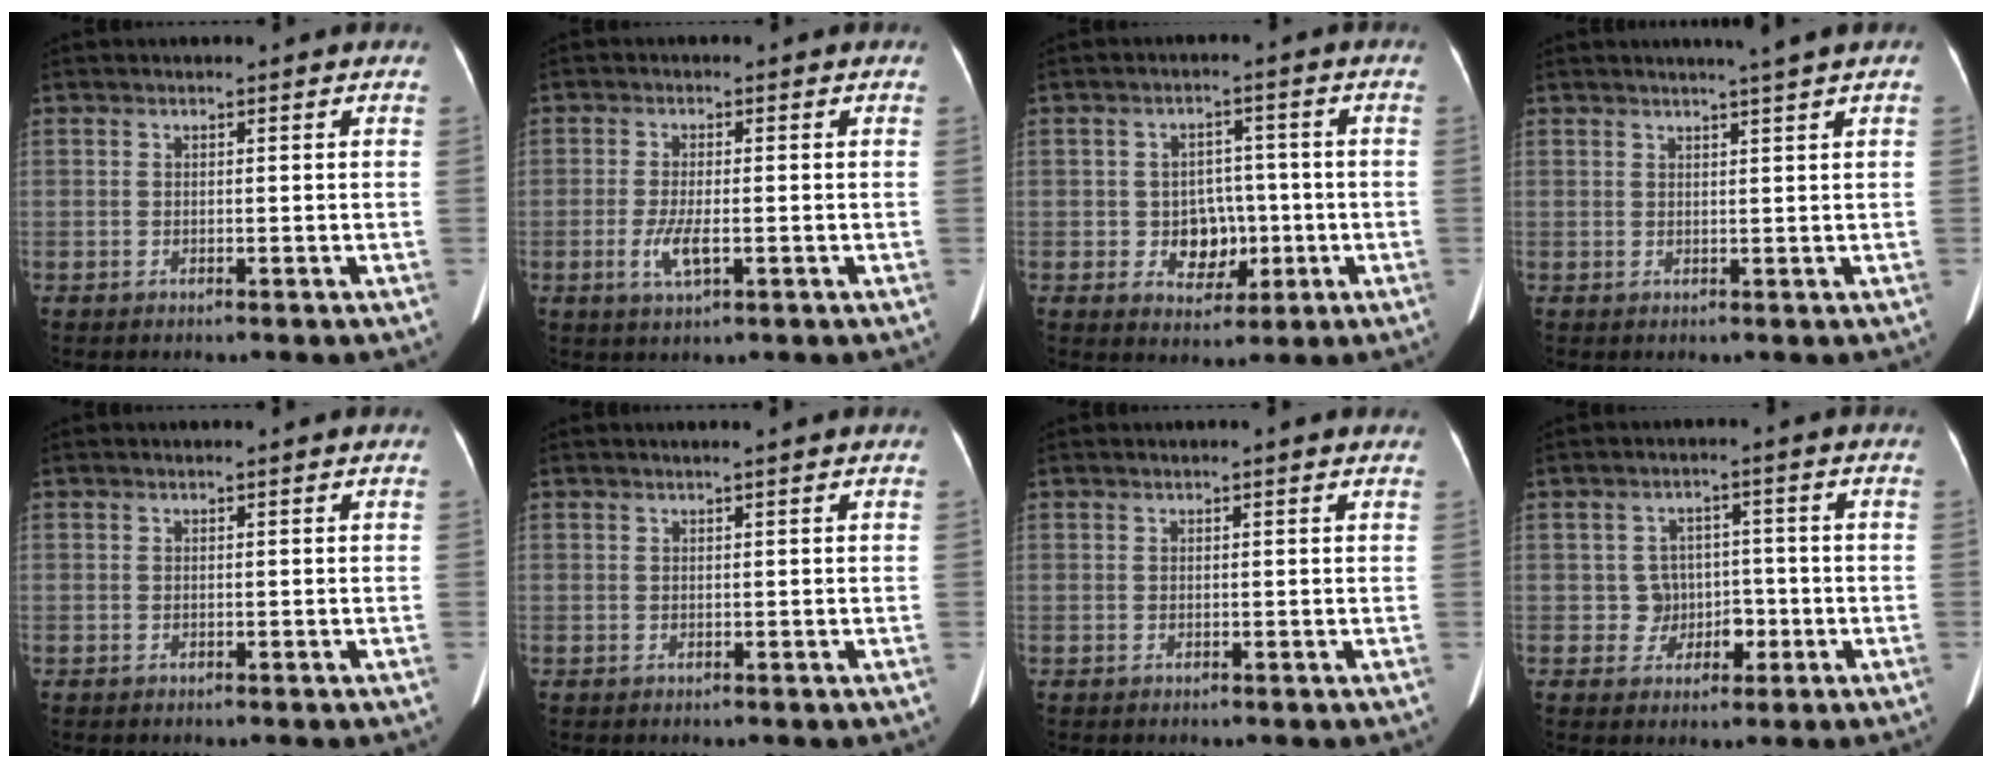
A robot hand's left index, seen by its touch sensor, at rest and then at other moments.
{"total": 3.9, "force": [-1.1, 1.0, 3.6], "torque": [-0.081, -0.006, -0.018]}
{"total": 5.9, "force": [-1.2, 4.5, 3.6], "torque": [-0.056, 0.011, -0.010]}
{"total": 3.1, "force": [2.4, -0.8, 1.7], "torque": [-0.024, 0.002, 0.032]}
{"total": 0.0}
{"total": 0.8, "force": [0.6, -0.2, 0.5], "torque": [-0.014, 0.001, 0.017]}
{"total": 1.3, "force": [1.1, 0.1, 0.7], "torque": [-0.008, 0.011, 0.012]}
{"total": 4.2, "force": [-0.9, 4.0, 0.8], "torque": [-0.005, 0.013, -0.009]}